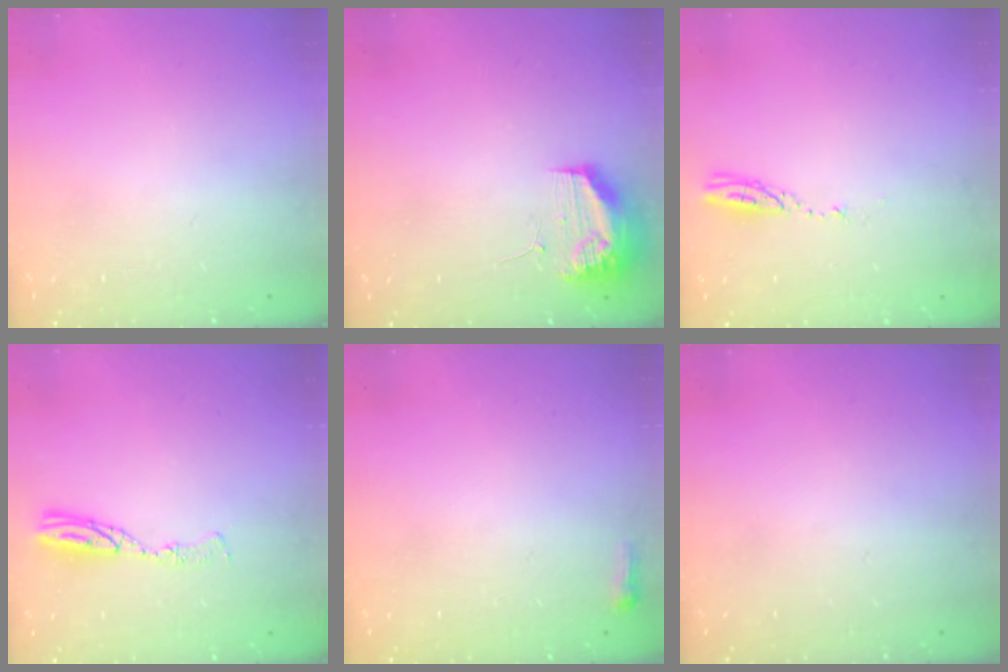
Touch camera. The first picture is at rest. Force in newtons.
{"total": 13.5, "press": 11.5, "slide": 7.0}
{"total": 3.6, "press": 3.6, "slide": 0.2}
{"total": 6.6, "press": 6.5, "slide": 0.7}
{"total": 2.6, "press": 2.5, "slide": 0.6}
{"total": 0.0}